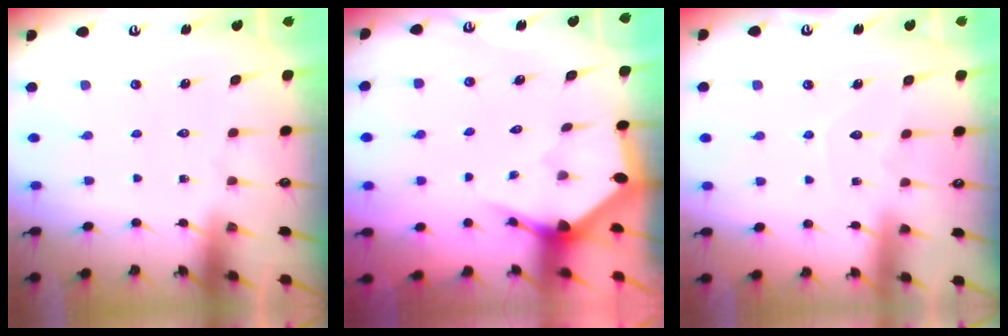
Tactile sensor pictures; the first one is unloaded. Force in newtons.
{"total": 2.9, "press": 2.9, "slide": 0.2}
{"total": 3.6, "press": 3.6, "slide": 0.3}